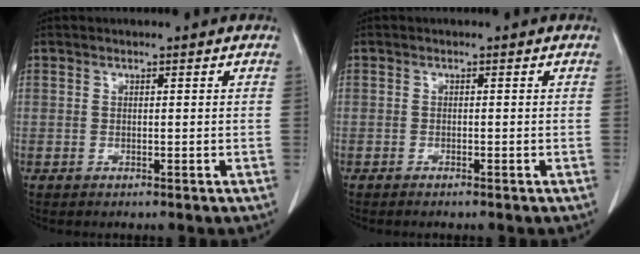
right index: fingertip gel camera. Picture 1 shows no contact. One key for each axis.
{"total": 0.9, "fx": -0.8, "fy": 0.0, "fz": 0.5, "tx": -0.011, "ty": -0.001, "tz": -0.011}